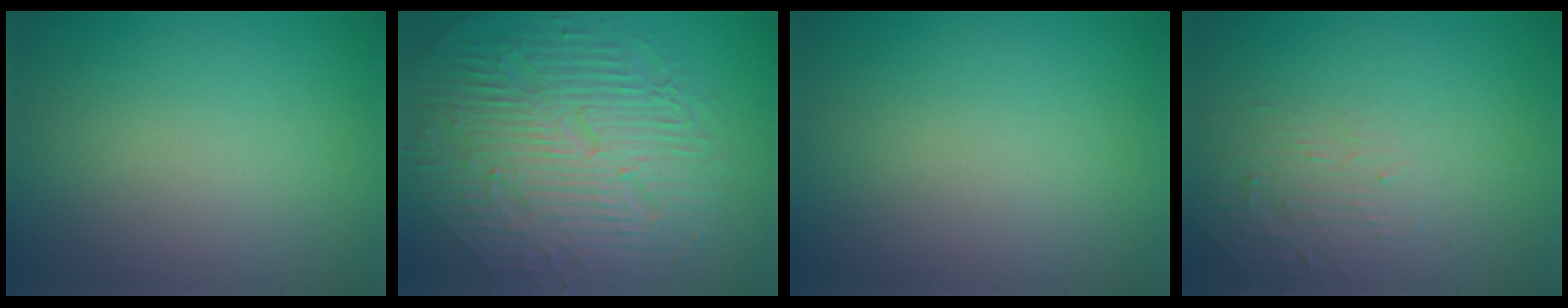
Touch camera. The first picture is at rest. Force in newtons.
{"total": 10.1, "press": 6.7, "slide": 7.6}
{"total": 0.0}
{"total": 2.0, "press": 1.9, "slide": 0.4}